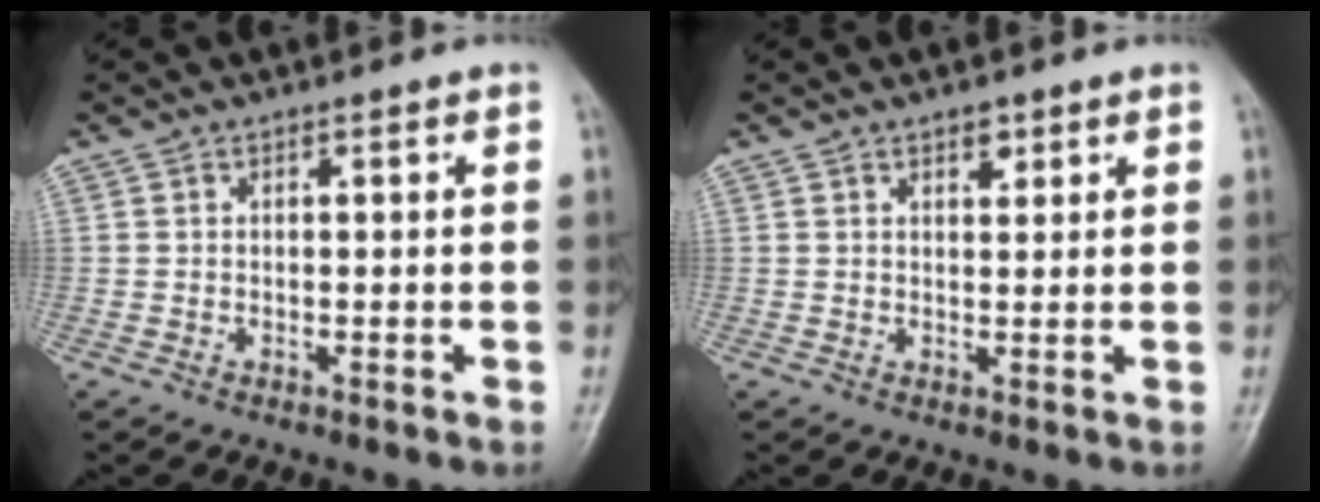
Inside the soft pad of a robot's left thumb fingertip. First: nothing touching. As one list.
[{"total": 2.5, "force": [1.6, 1.3, 1.4], "torque": [-0.010, -0.008, 0.024]}]